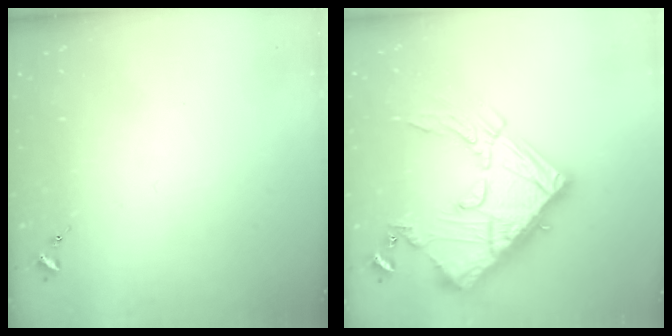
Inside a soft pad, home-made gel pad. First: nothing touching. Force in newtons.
{"total": 24.8, "press": 24.7, "slide": 2.3}